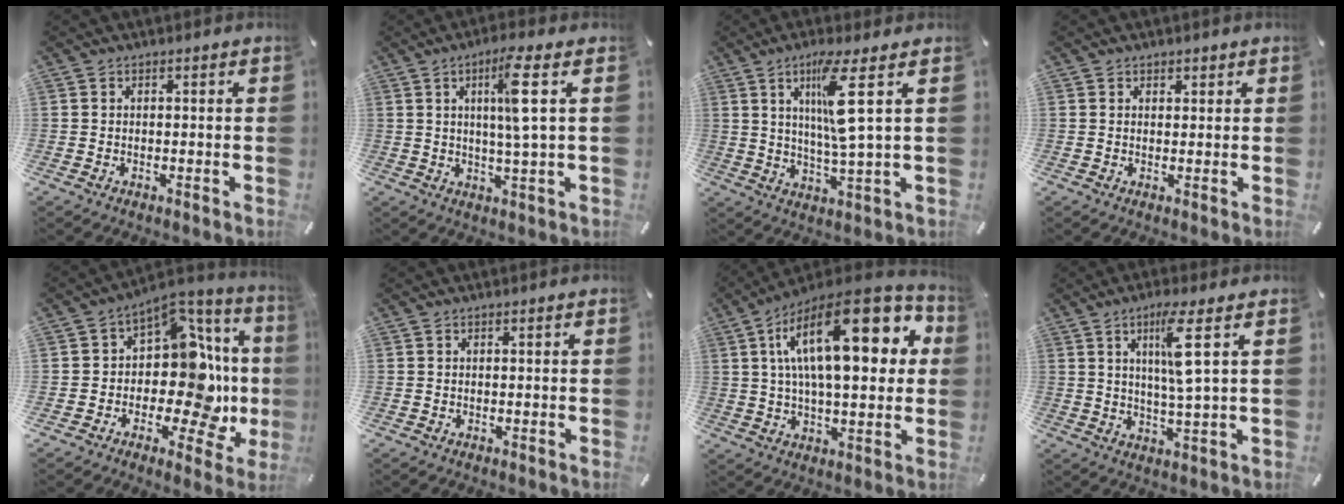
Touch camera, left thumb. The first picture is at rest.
{"total": 8.4, "force": [2.5, 0.1, 8.0], "torque": [-0.145, -0.005, 0.031]}
{"total": 11.4, "force": [4.2, 0.7, 10.5], "torque": [-0.201, -0.006, 0.061]}
{"total": 1.1, "force": [0.7, 0.9, -0.1], "torque": [0.010, -0.001, 0.012]}
{"total": 17.0, "force": [-1.4, 9.4, 14.1], "torque": [-0.208, -0.033, -0.029]}
{"total": 0.0}
{"total": 24.7, "force": [7.7, 10.4, 21.0], "torque": [-0.355, -0.028, 0.112]}
{"total": 8.8, "force": [3.2, 0.5, 8.2], "torque": [-0.151, -0.005, 0.046]}